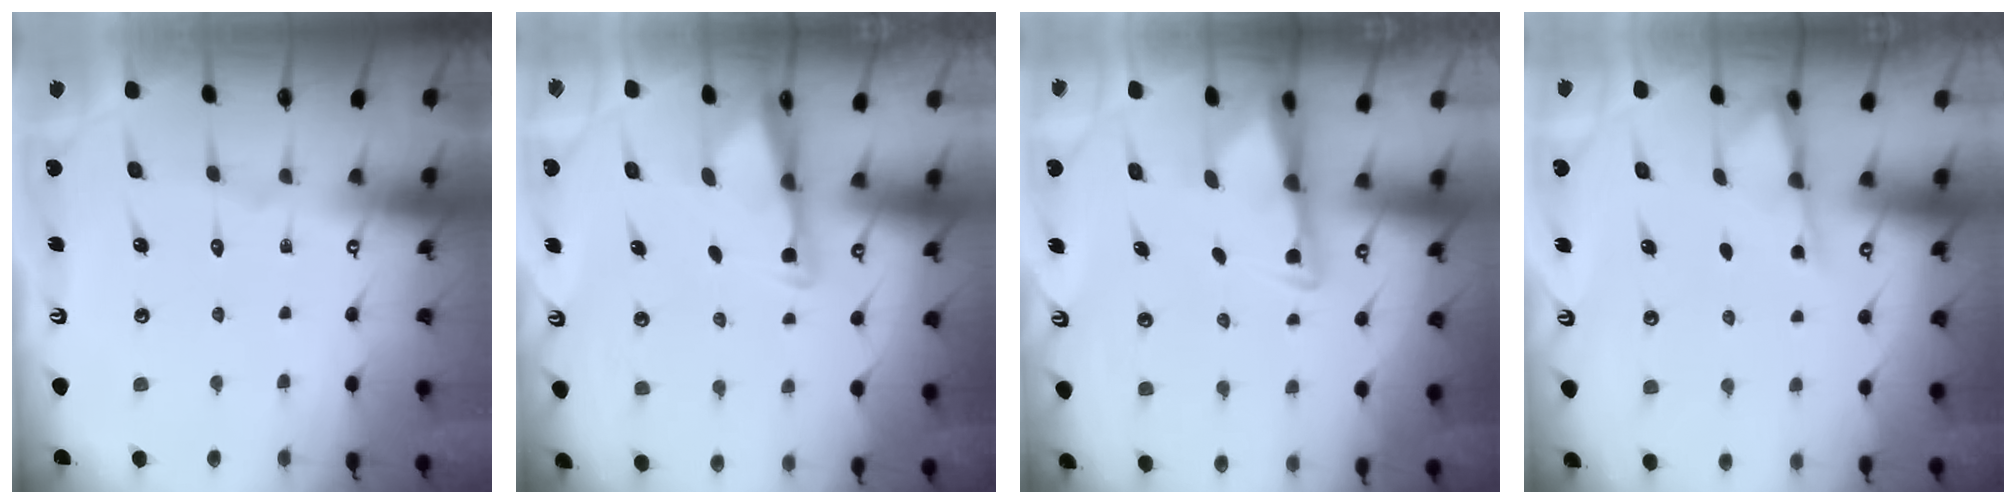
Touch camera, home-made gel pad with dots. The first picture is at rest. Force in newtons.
{"total": 2.9, "press": 2.9, "slide": 0.4}
{"total": 2.9, "press": 2.9, "slide": 0.6}
{"total": 1.9, "press": 1.8, "slide": 0.4}